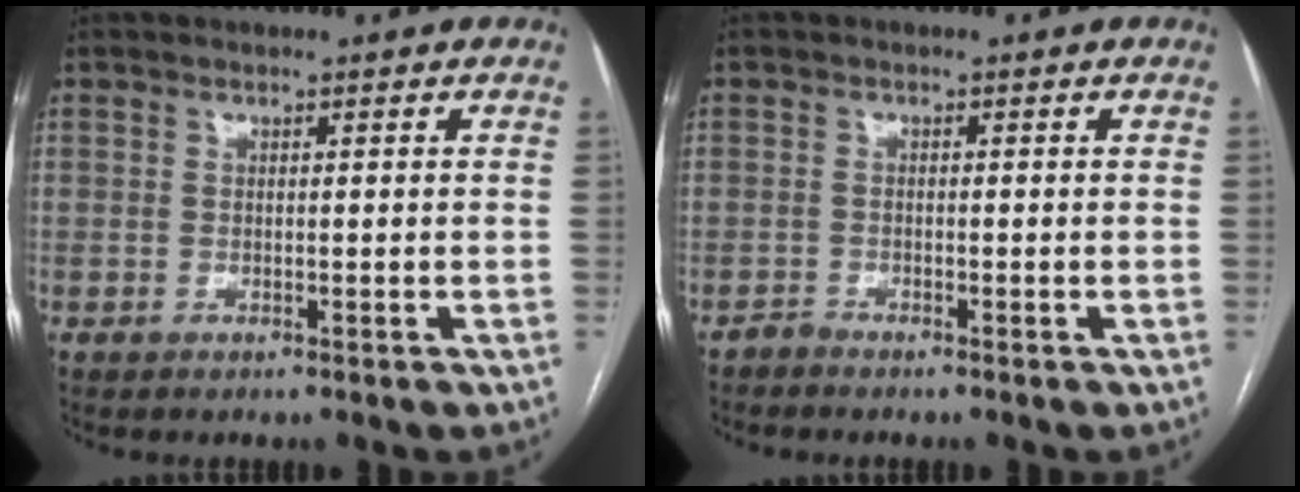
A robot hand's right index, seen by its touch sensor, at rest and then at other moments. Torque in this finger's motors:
{"motor_torque": [-0.11, -0.08, -0.04, 0.01]}